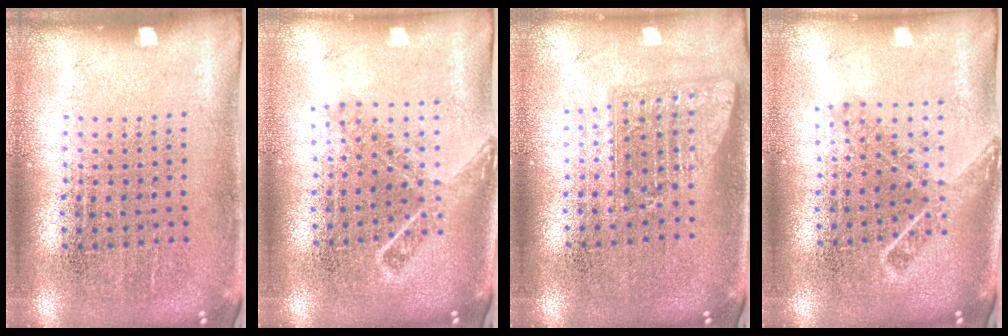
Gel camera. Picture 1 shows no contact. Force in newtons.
{"total": 1.7, "press": 1.3, "slide": 1.1}
{"total": 1.6, "press": 1.2, "slide": 1.0}
{"total": 1.7, "press": 1.3, "slide": 1.2}